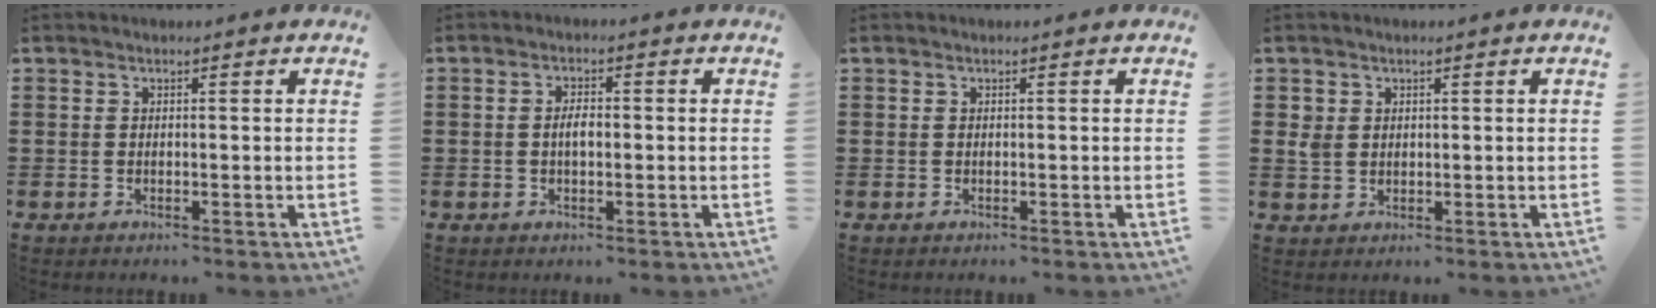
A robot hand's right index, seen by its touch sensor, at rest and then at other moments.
{"total": 2.5, "force": [-0.1, 1.1, 2.3], "torque": [-0.043, 0.002, -0.003]}
{"total": 0.0}
{"total": 2.2, "force": [0.8, 1.8, 0.9], "torque": [-0.024, 0.007, 0.014]}